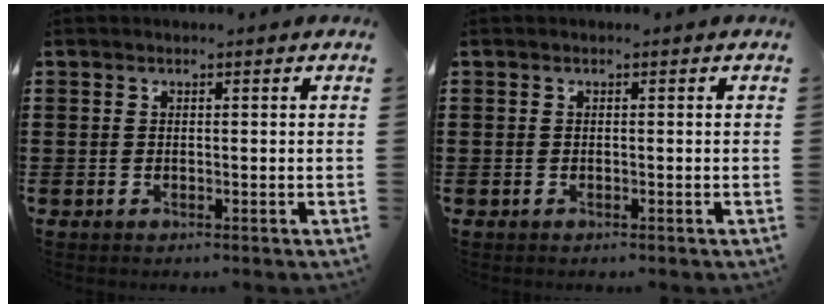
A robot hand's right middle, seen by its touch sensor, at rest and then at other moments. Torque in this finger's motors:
{"motor_torque": [0.30, -0.21, 0.08, 0.02]}